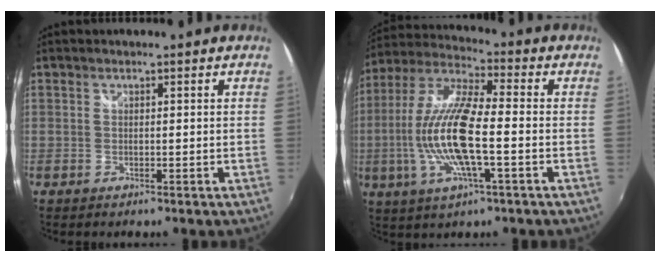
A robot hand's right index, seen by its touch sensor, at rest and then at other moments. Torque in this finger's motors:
{"motor_torque": [2.14, 0.00, 1.05, 0.21]}